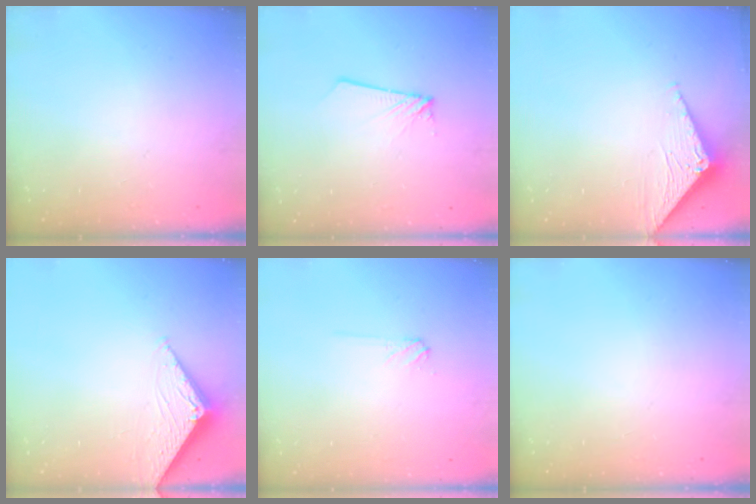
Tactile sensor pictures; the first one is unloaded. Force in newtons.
{"total": 1.8, "press": 1.8, "slide": 0.2}
{"total": 3.1, "press": 3.1, "slide": 0.2}
{"total": 4.0, "press": 4.0, "slide": 0.5}
{"total": 4.3, "press": 4.2, "slide": 0.8}
{"total": 0.0}